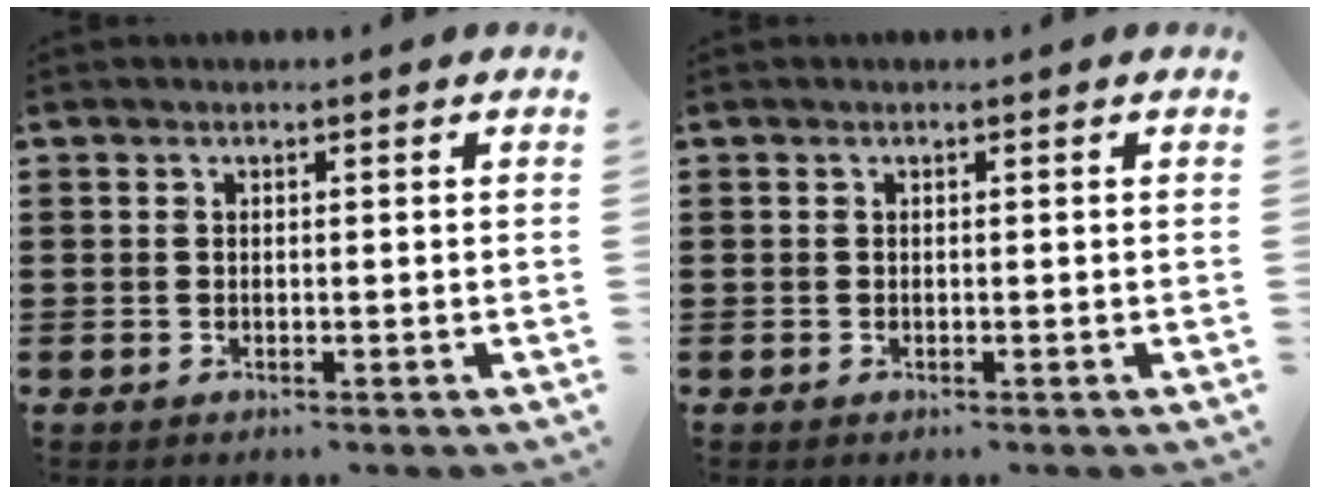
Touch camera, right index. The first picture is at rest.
{"total": 0.0}